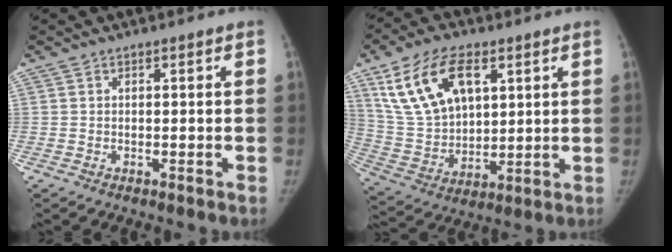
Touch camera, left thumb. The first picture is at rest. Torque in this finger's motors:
{"motor_torque": [1.32, 1.34, 0.45, -0.41, 0.12]}